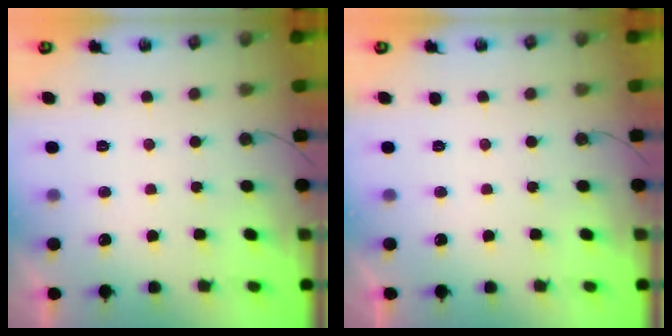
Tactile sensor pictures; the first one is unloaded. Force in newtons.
{"total": 0.0}